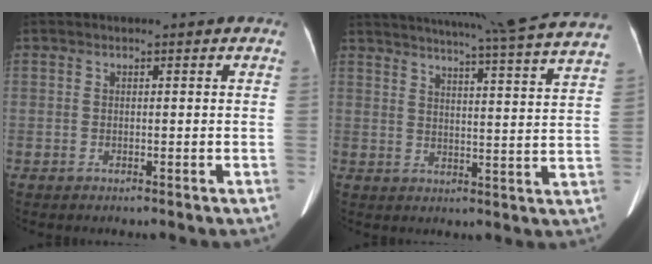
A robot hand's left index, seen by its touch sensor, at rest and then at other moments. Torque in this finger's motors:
{"motor_torque": [0.66, -0.80, 0.46, 0.06]}